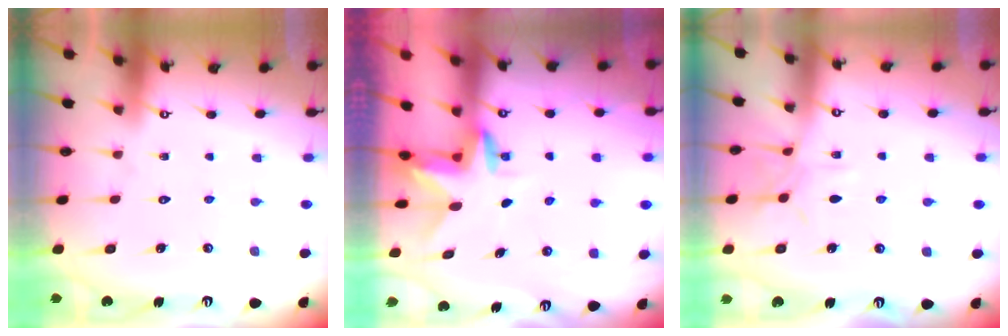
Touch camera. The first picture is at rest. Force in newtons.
{"total": 3.0, "press": 3.0, "slide": 0.2}
{"total": 6.4, "press": 6.4, "slide": 0.3}